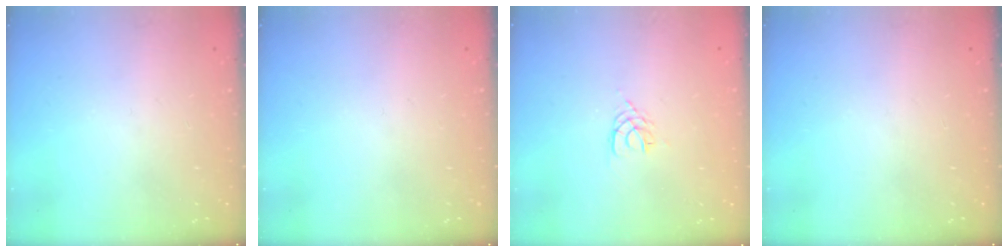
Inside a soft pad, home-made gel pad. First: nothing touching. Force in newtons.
{"total": 0.0}
{"total": 2.4, "press": 2.3, "slide": 0.4}
{"total": 0.0}